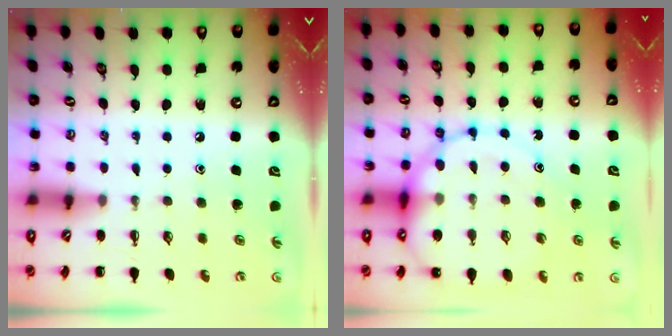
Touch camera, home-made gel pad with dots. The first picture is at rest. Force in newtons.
{"total": 17.9, "press": 17.3, "slide": 4.3}